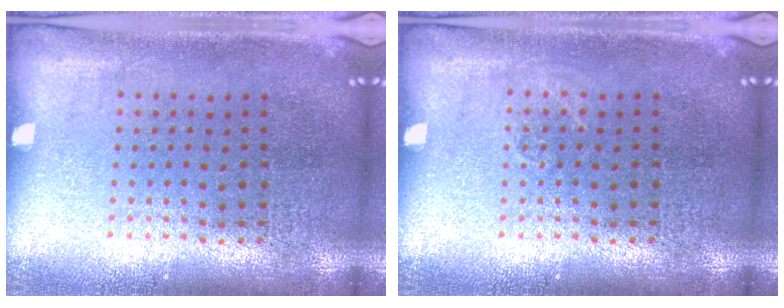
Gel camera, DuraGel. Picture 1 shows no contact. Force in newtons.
{"total": 0.8, "press": 0.8, "slide": 0.0}